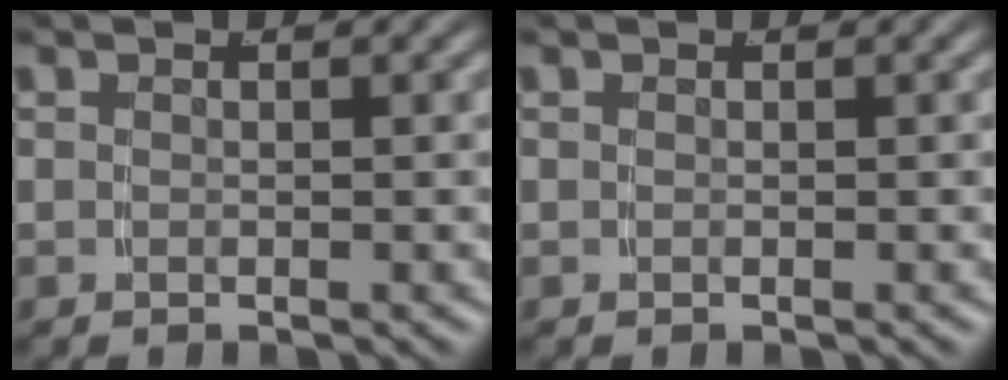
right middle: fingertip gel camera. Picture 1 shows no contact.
{"total": 0.0}